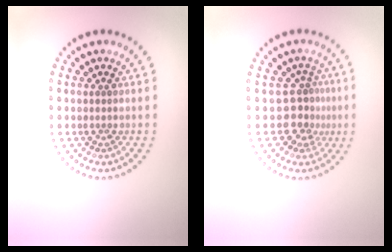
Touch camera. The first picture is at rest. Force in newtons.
{"total": 2.9, "press": 2.1, "slide": 2.0}